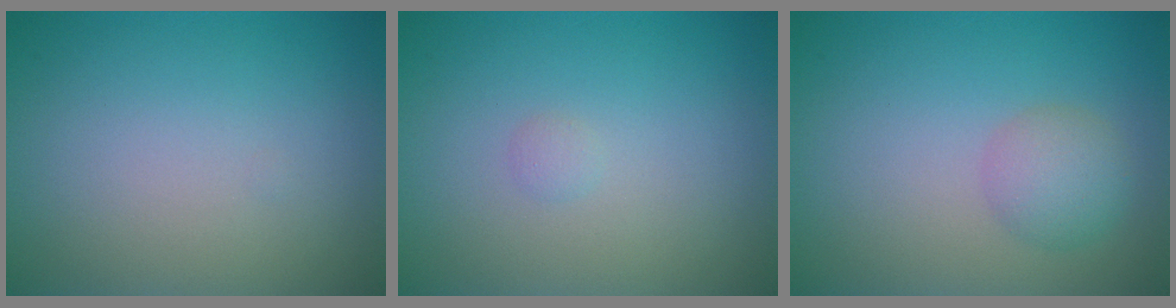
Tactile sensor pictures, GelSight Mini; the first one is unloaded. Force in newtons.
{"total": 0.5, "press": 0.5, "slide": 0.1}
{"total": 2.5, "press": 2.5, "slide": 0.1}